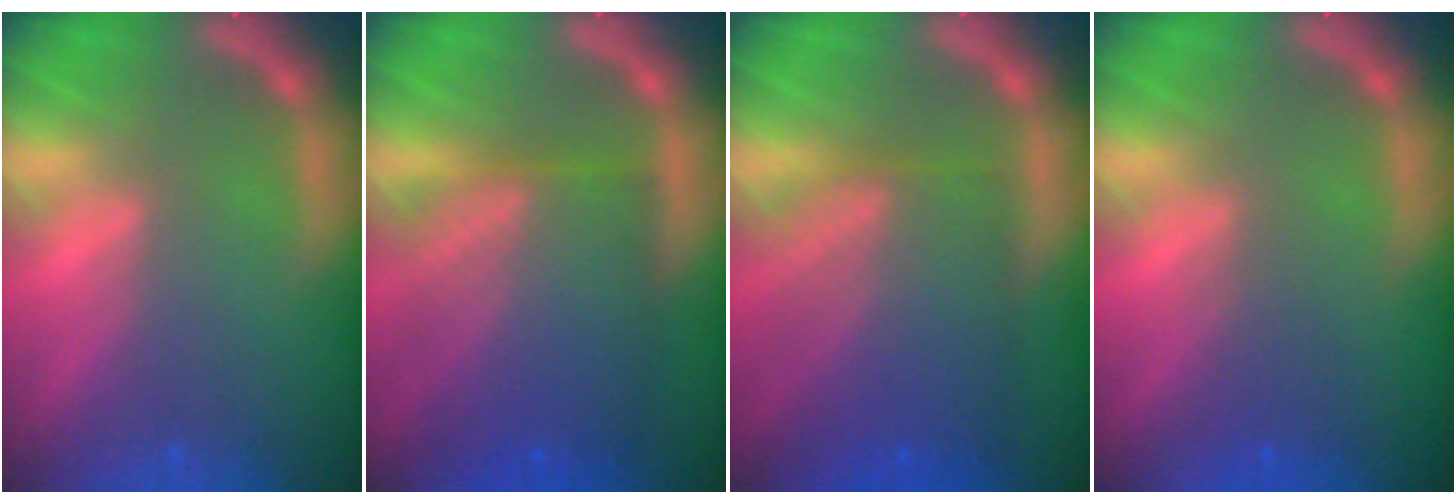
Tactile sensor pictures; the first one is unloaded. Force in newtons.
{"total": 10.1}
{"total": 8.6}
{"total": 2.0}